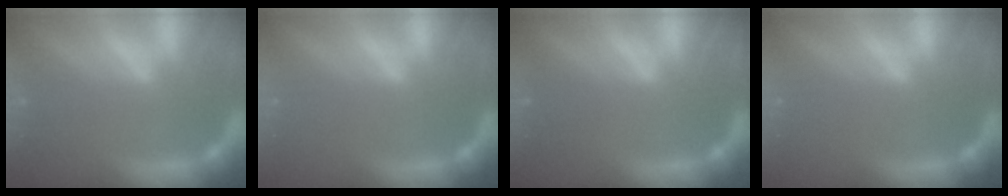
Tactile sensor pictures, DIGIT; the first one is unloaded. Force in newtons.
{"total": 0.0}
{"total": 1.0}
{"total": 0.0}